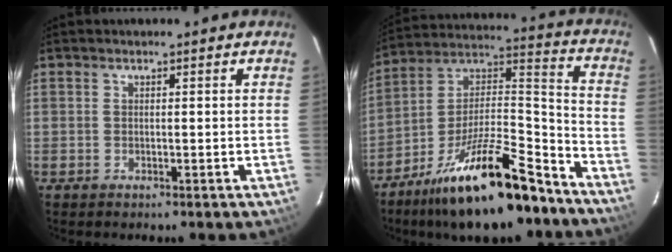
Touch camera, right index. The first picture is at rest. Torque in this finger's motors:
{"motor_torque": [1.56, -0.58, 1.05, 0.21]}